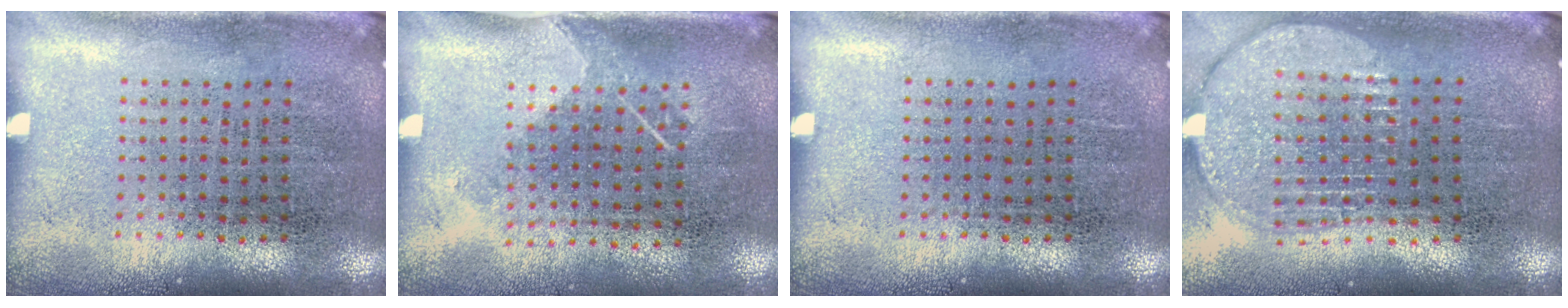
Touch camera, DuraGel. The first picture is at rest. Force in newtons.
{"total": 1.2, "press": 0.9, "slide": 0.8}
{"total": 0.0}
{"total": 2.0, "press": 1.7, "slide": 1.1}